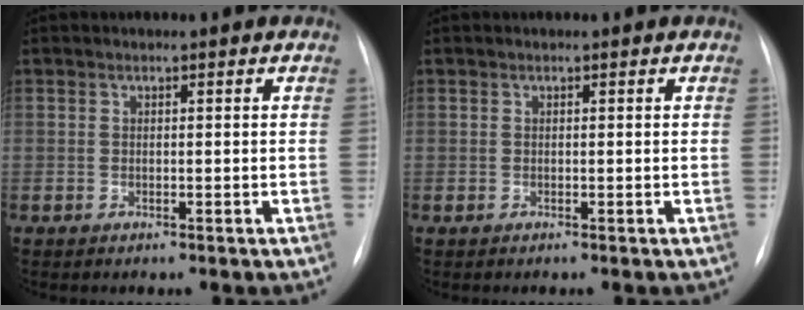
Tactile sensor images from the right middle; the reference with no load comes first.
{"total": 0.0}